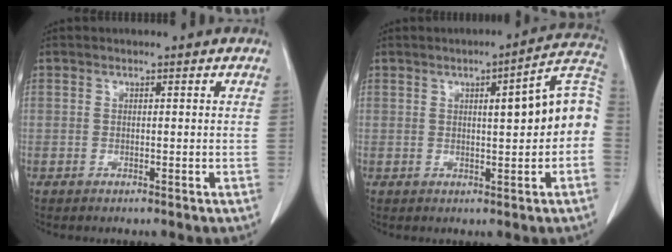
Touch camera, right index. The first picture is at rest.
{"total": 8.9, "force": [0.2, 1.4, 8.8], "torque": [-0.111, 0.029, -0.001]}